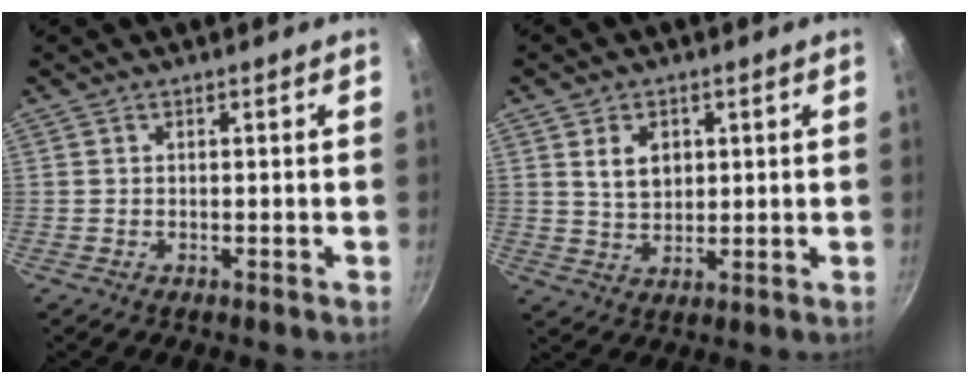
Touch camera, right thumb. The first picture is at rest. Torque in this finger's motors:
{"motor_torque": [-0.69, 0.31, 0.15, 0.55, 0.00]}